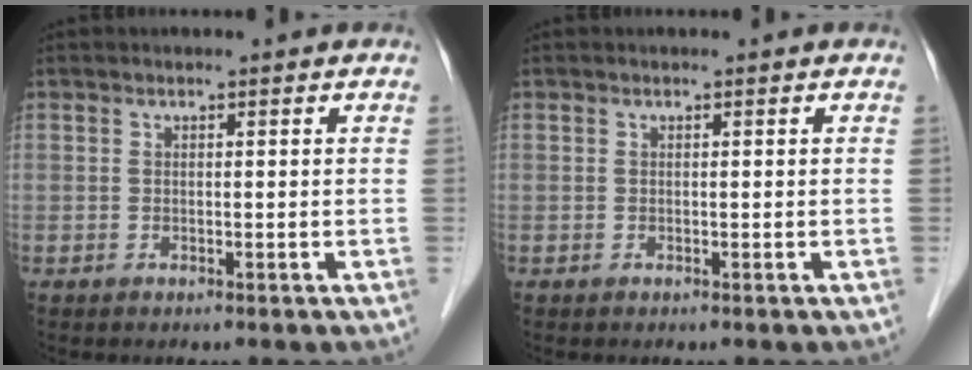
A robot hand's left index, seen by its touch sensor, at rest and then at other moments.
{"total": 0.0}